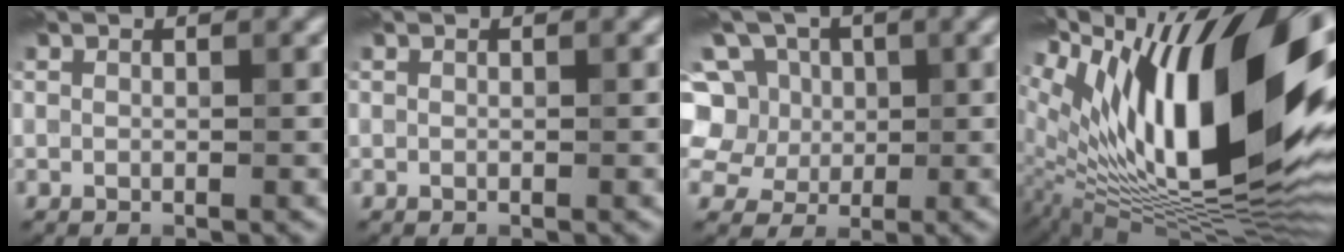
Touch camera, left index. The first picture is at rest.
{"total": 0.0}
{"total": 6.9, "force": [2.7, 5.7, 2.9], "torque": [-0.047, 0.015, 0.035]}
{"total": 19.7, "force": [5.4, 7.0, 17.6], "torque": [-0.280, 0.024, 0.088]}